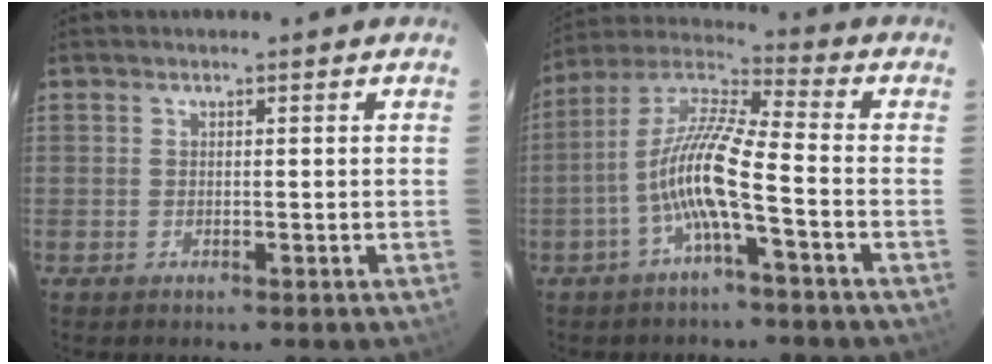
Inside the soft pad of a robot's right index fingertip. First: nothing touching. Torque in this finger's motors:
{"motor_torque": [1.29, -0.85, 0.64, 0.21]}